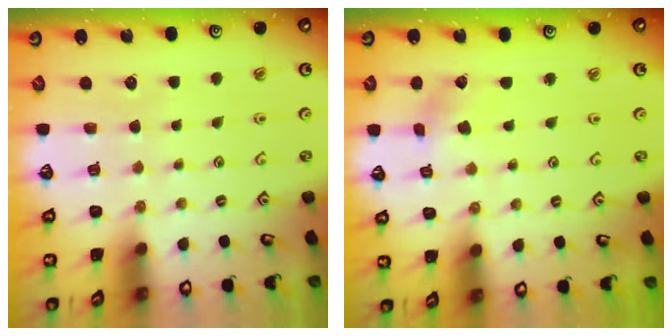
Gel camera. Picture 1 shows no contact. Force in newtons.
{"total": 2.2, "press": 2.2, "slide": 0.3}